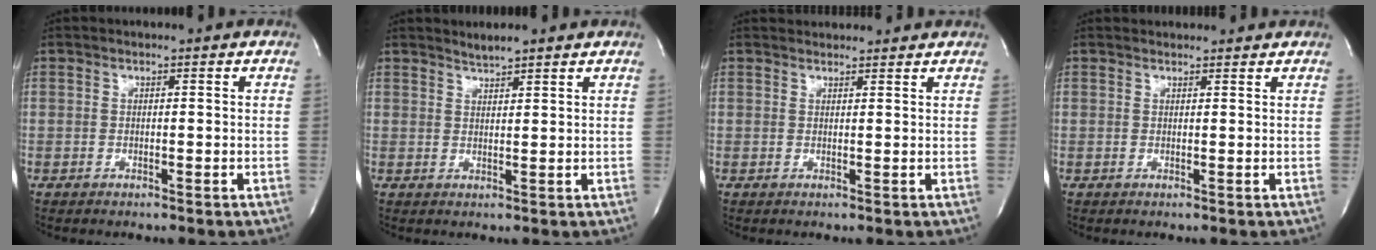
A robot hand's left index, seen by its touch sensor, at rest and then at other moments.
{"total": 2.2, "force": [2.1, 0.1, 0.8], "torque": [-0.019, 0.004, 0.037]}
{"total": 4.7, "force": [4.6, 0.8, 0.5], "torque": [-0.007, 0.026, 0.056]}
{"total": 4.3, "force": [4.2, 0.8, 0.6], "torque": [-0.008, 0.023, 0.048]}